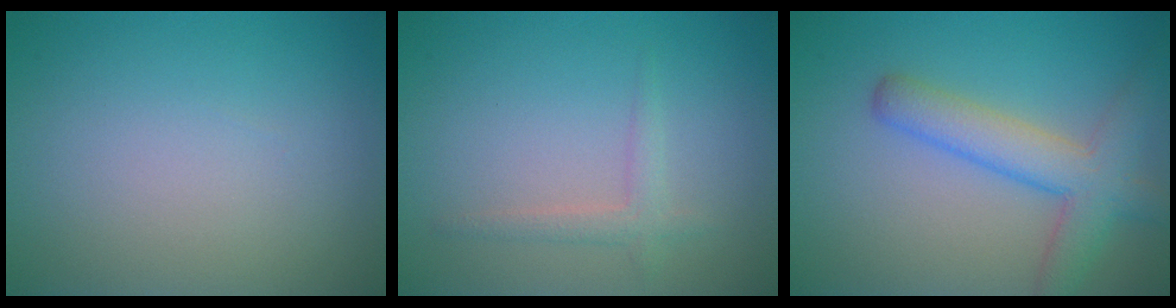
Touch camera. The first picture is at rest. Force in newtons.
{"total": 1.6, "press": 1.6, "slide": 0.1}
{"total": 5.0, "press": 5.0, "slide": 0.2}